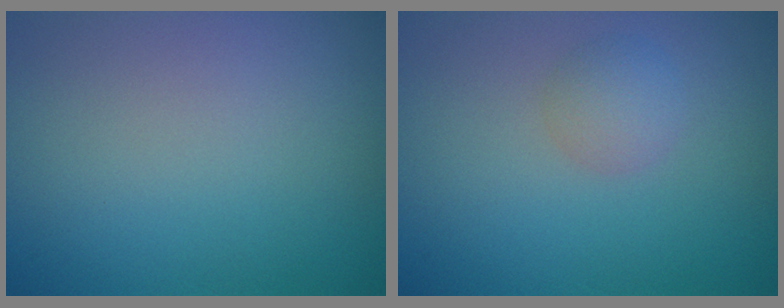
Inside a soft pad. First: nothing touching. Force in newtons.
{"total": 1.8, "press": 1.8, "slide": 0.0}